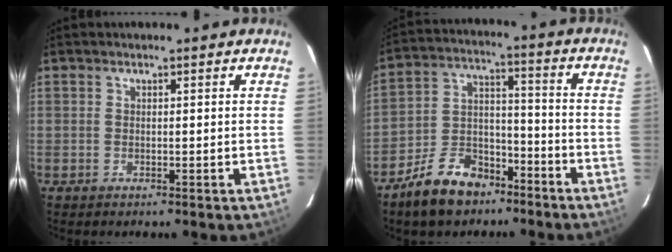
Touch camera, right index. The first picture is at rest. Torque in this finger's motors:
{"motor_torque": [0.63, -0.73, -0.17, -0.12]}